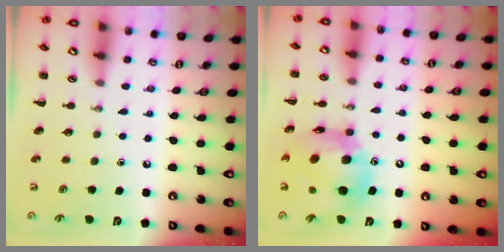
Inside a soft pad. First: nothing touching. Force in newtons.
{"total": 14.4, "press": 13.8, "slide": 4.1}